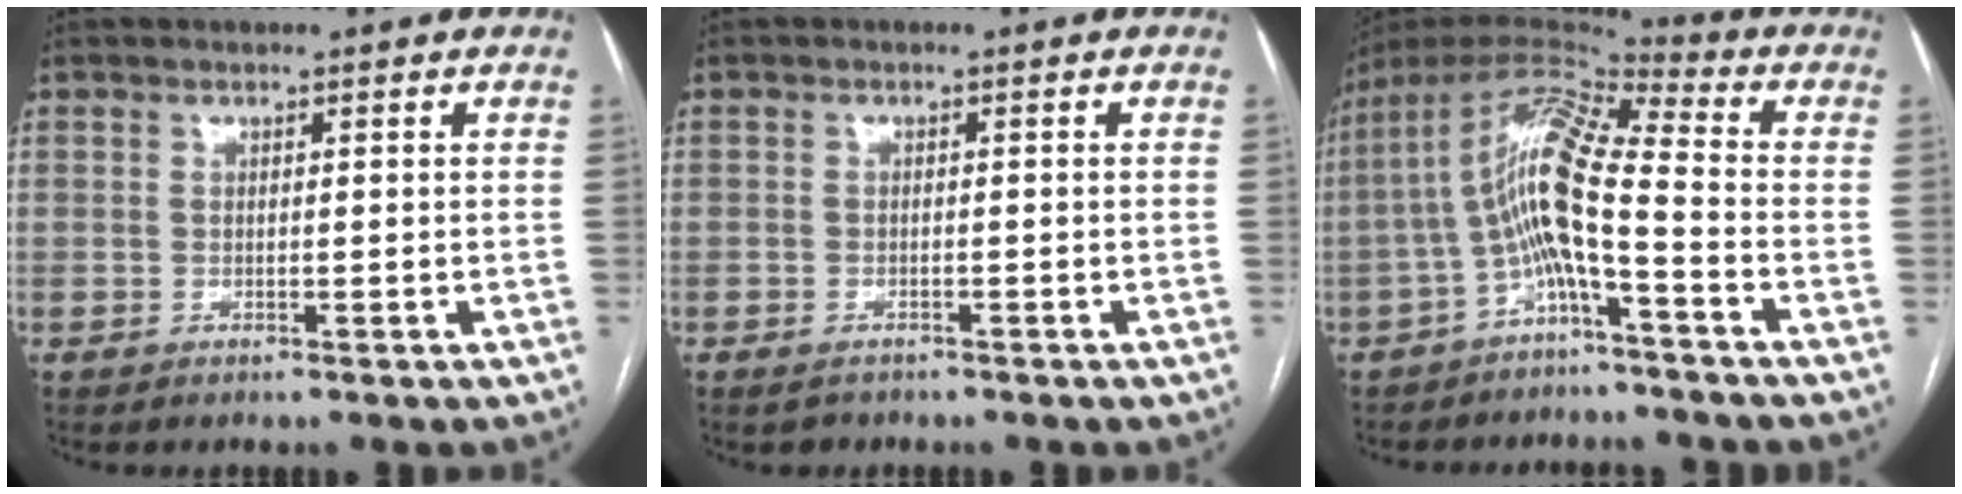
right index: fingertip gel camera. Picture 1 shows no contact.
{"total": 2.0, "force": [-1.6, 1.1, 0.5], "torque": [-0.012, 0.000, -0.019]}
{"total": 12.2, "force": [-3.5, 1.5, 11.6], "torque": [-0.227, 0.032, -0.069]}